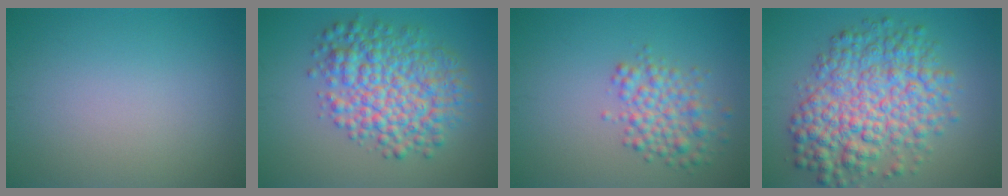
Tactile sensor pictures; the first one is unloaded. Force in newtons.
{"total": 7.7, "press": 7.7, "slide": 0.1}
{"total": 3.7, "press": 3.7, "slide": 0.2}
{"total": 8.7, "press": 8.7, "slide": 0.1}